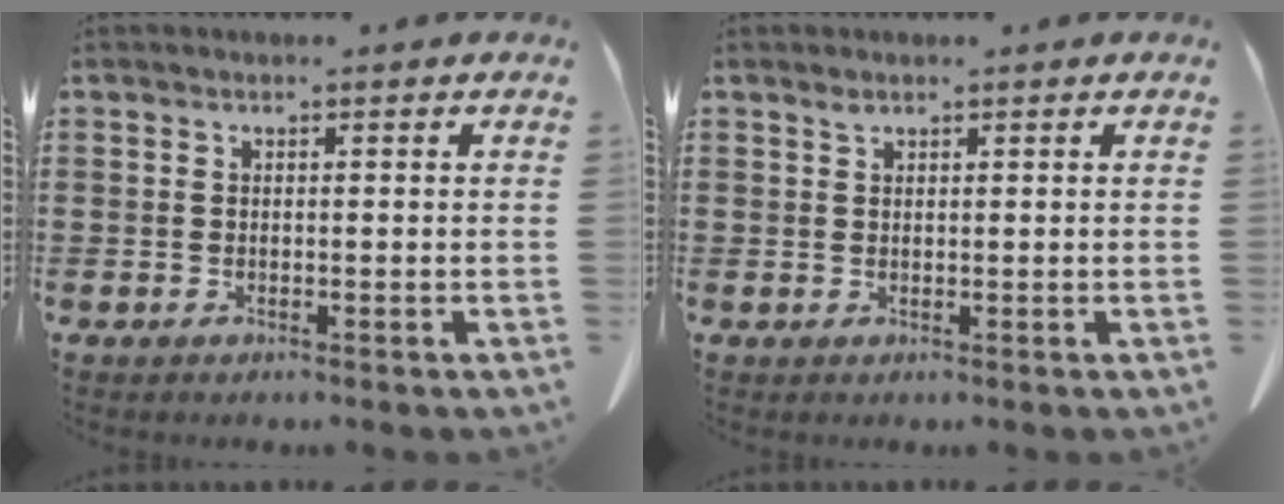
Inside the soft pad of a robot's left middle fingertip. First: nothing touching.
{"total": 0.7, "force": [0.5, 0.2, 0.3], "torque": [-0.009, -0.002, 0.012]}